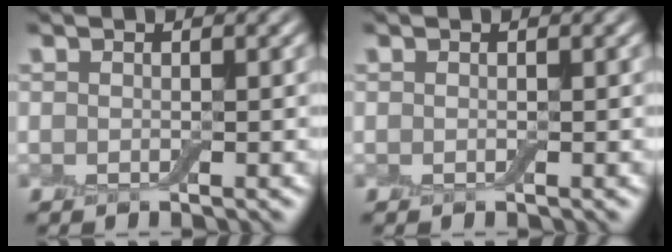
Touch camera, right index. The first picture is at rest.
{"total": 0.0}